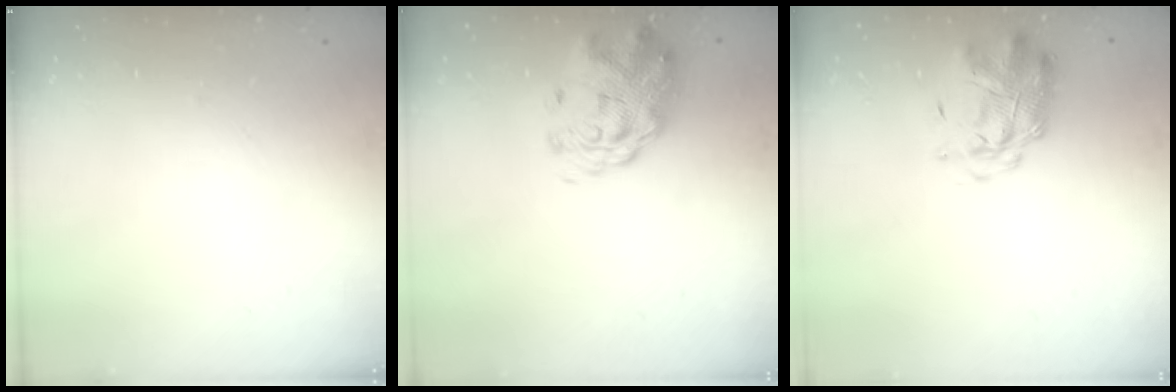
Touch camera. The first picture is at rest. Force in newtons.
{"total": 2.9, "press": 2.7, "slide": 1.1}
{"total": 2.9, "press": 2.8, "slide": 0.7}